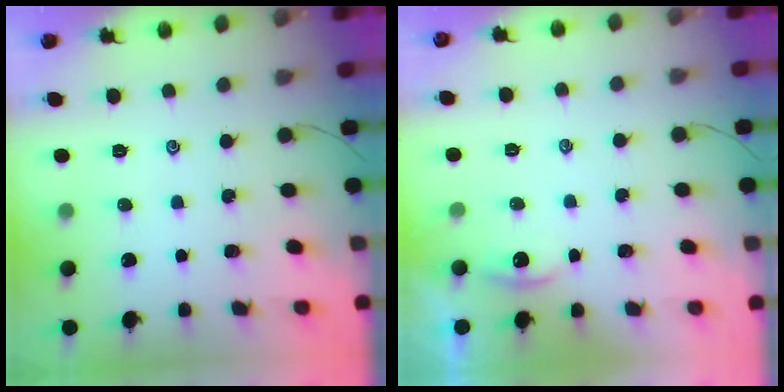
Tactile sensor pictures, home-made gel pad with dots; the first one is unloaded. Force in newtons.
{"total": 2.0, "press": 2.0, "slide": 0.1}